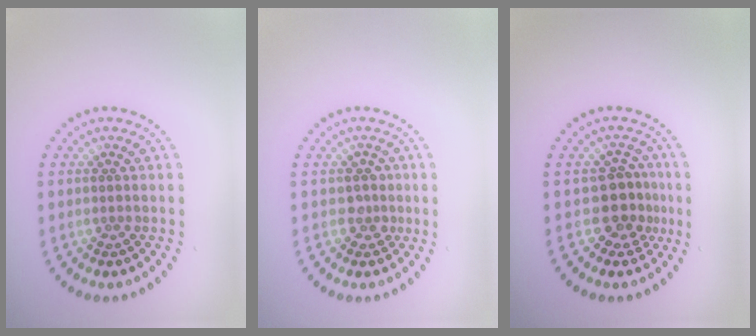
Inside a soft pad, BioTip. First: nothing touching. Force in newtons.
{"total": 1.5, "press": 1.2, "slide": 0.9}
{"total": 3.1, "press": 2.6, "slide": 1.7}